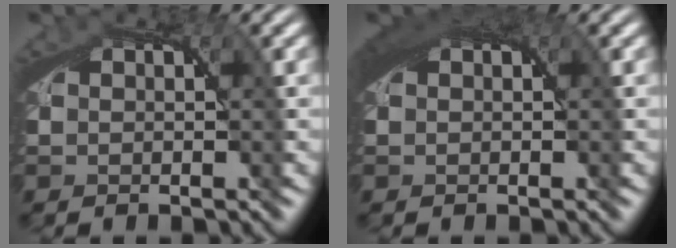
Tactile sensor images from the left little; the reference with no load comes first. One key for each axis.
{"total": 2.5, "fx": 0.9, "fy": 1.1, "fz": 2.0, "tx": -0.038, "ty": -0.001, "tz": 0.016}